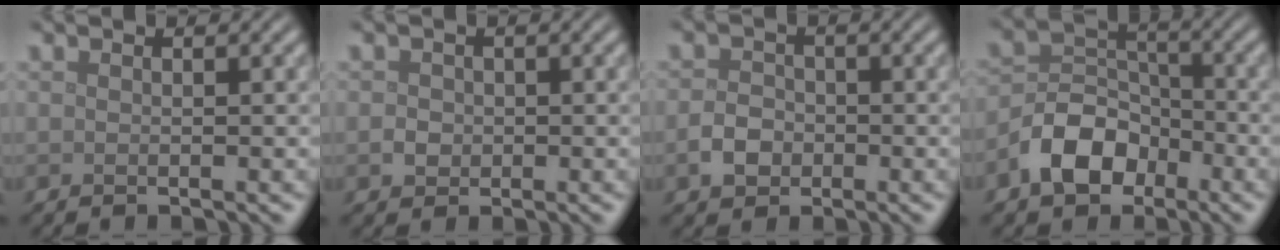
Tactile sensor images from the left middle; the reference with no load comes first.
{"total": 1.2, "force": [-0.2, 1.1, 0.3], "torque": [0.001, -0.003, -0.005]}
{"total": 2.4, "force": [-0.9, 1.9, 1.2], "torque": [-0.020, 0.001, -0.023]}
{"total": 5.8, "force": [-3.1, 3.9, 2.9], "torque": [-0.049, 0.003, -0.065]}